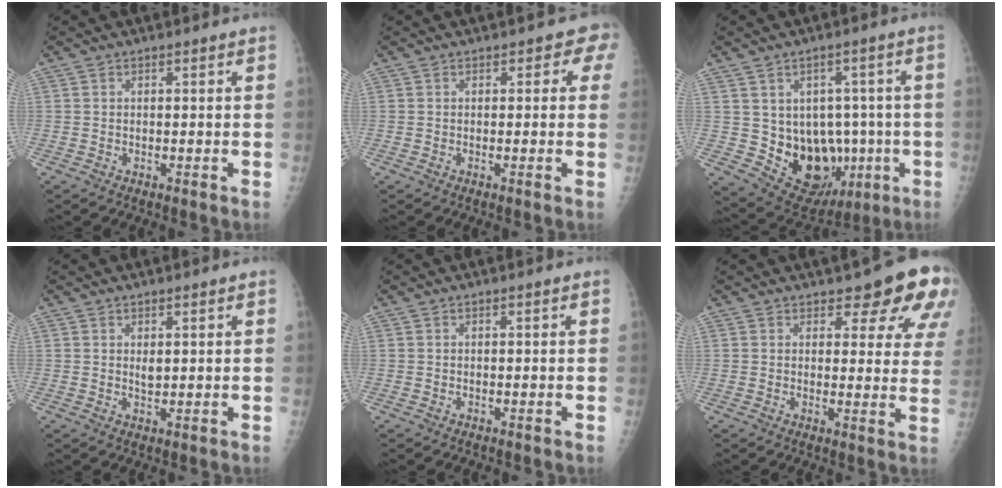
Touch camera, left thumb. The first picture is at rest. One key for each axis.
{"total": 2.5, "fx": 0.9, "fy": 1.8, "fz": 1.5, "tx": 0.015, "ty": 0.005, "tz": -0.002}
{"total": 15.8, "fx": -2.6, "fy": 11.6, "fz": 10.4, "tx": -0.099, "ty": 0.005, "tz": -0.006}
{"total": 1.7, "fx": 0.6, "fy": 0.8, "fz": 1.3, "tx": -0.019, "ty": -0.007, "tz": 0.014}
{"total": 0.0}
{"total": 11.9, "fx": 8.1, "fy": 4.5, "fz": 7.4, "tx": -0.044, "ty": -0.044, "tz": 0.083}